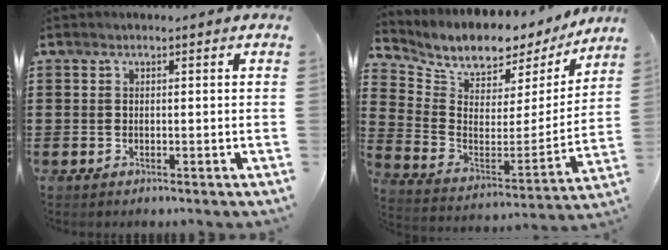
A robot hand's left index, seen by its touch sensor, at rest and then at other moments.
{"total": 5.6, "force": [5.1, 2.2, 0.8], "torque": [-0.038, -0.057, 0.081]}